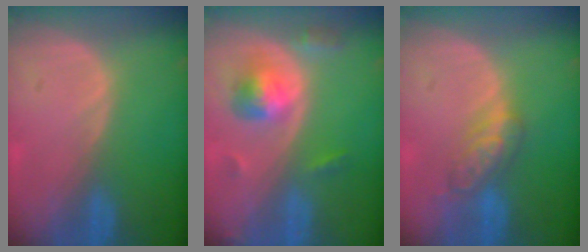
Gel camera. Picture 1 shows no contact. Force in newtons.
{"total": 5.5, "press": 5.3, "slide": 1.7}
{"total": 5.2, "press": 5.1, "slide": 1.0}